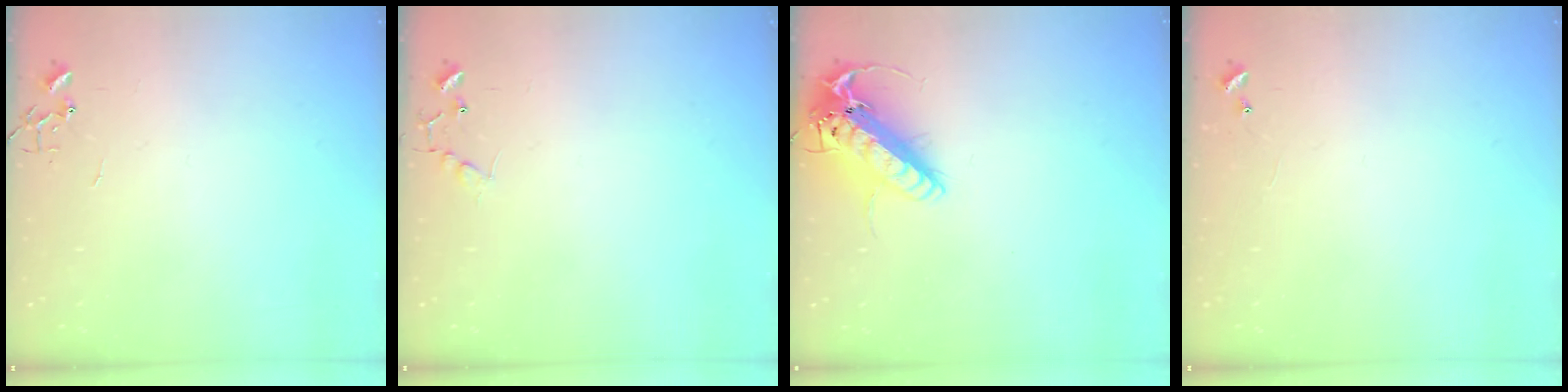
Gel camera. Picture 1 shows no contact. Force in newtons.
{"total": 6.7, "press": 6.7, "slide": 0.4}
{"total": 16.7, "press": 16.4, "slide": 3.1}
{"total": 5.1, "press": 5.0, "slide": 0.3}